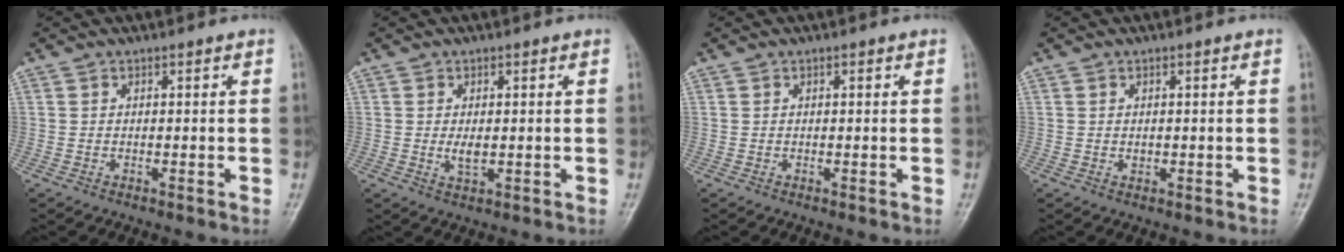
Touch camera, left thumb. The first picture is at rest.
{"total": 2.8, "force": [-0.1, 1.4, 2.4], "torque": [-0.041, -0.007, 0.001]}
{"total": 0.6, "force": [0.2, 0.2, 0.5], "torque": [-0.010, 0.000, 0.003]}
{"total": 0.9, "force": [-0.1, 0.7, 0.5], "torque": [-0.005, -0.001, 0.002]}